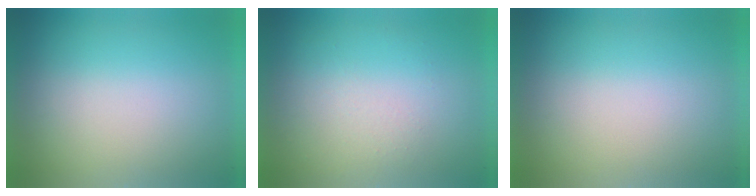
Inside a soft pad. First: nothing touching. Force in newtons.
{"total": 1.1}
{"total": 0.0}